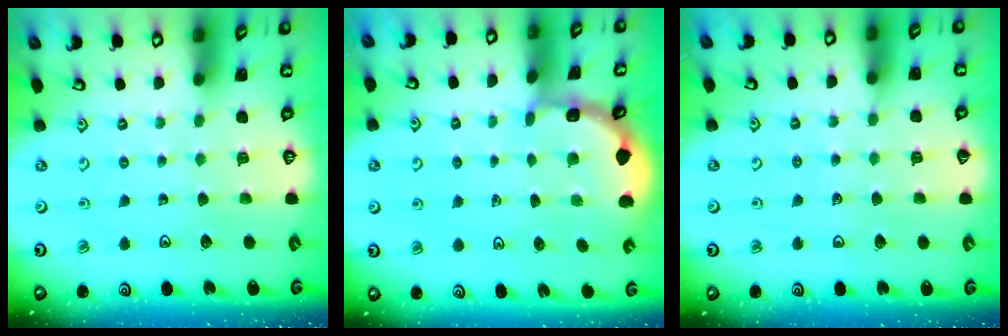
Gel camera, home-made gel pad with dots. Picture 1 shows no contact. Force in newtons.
{"total": 2.1, "press": 2.1, "slide": 0.2}
{"total": 2.4, "press": 2.4, "slide": 0.2}